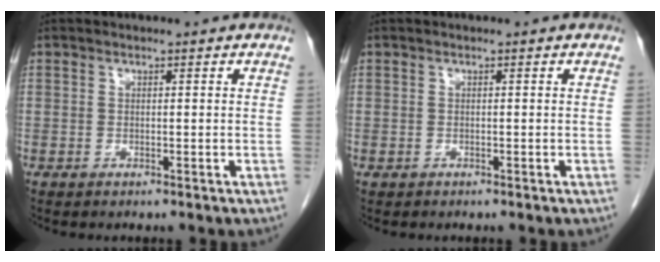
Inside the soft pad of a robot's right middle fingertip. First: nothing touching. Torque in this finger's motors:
{"motor_torque": [0.33, -0.16, 0.10, 0.01]}